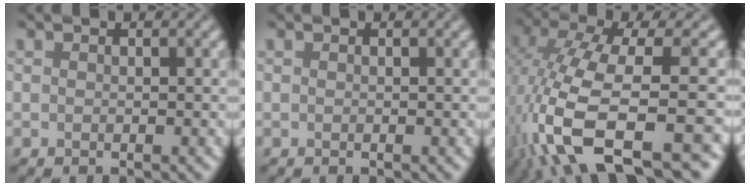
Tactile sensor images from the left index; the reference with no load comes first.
{"total": 0.0}
{"total": 12.5, "force": [-5.8, 4.3, 10.2], "torque": [-0.231, -0.002, -0.074]}